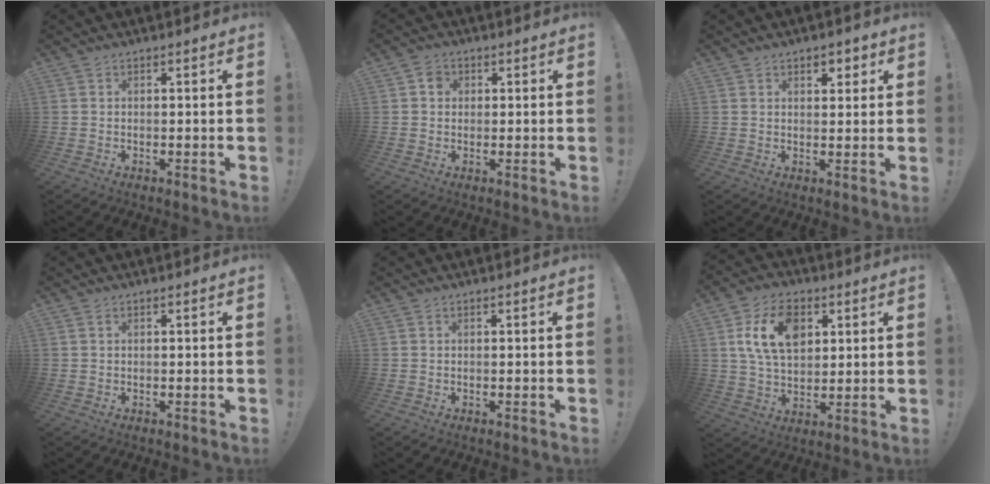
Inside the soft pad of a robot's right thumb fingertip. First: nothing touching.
{"total": 3.1, "force": [0.5, 2.7, 1.3], "torque": [-0.012, 0.003, 0.006]}
{"total": 3.3, "force": [1.9, 2.2, 1.6], "torque": [-0.009, -0.008, 0.028]}
{"total": 0.0}
{"total": 0.0}
{"total": 15.0, "force": [5.3, 10.1, 9.9], "torque": [-0.170, 0.000, 0.100]}